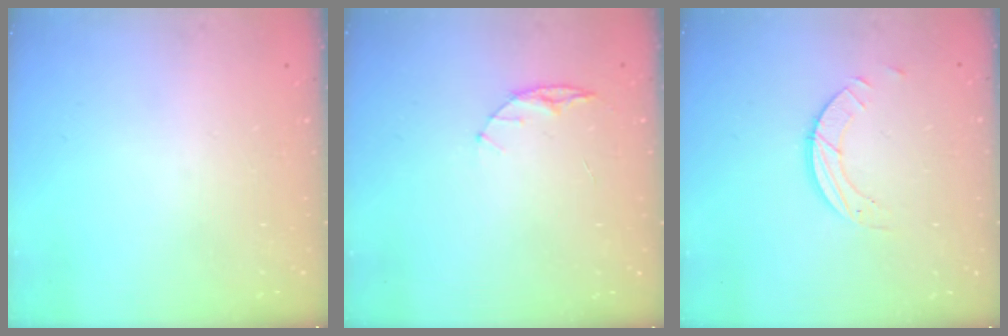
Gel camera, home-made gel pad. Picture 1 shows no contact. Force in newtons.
{"total": 5.1, "press": 5.1, "slide": 0.6}
{"total": 3.9, "press": 3.9, "slide": 0.1}